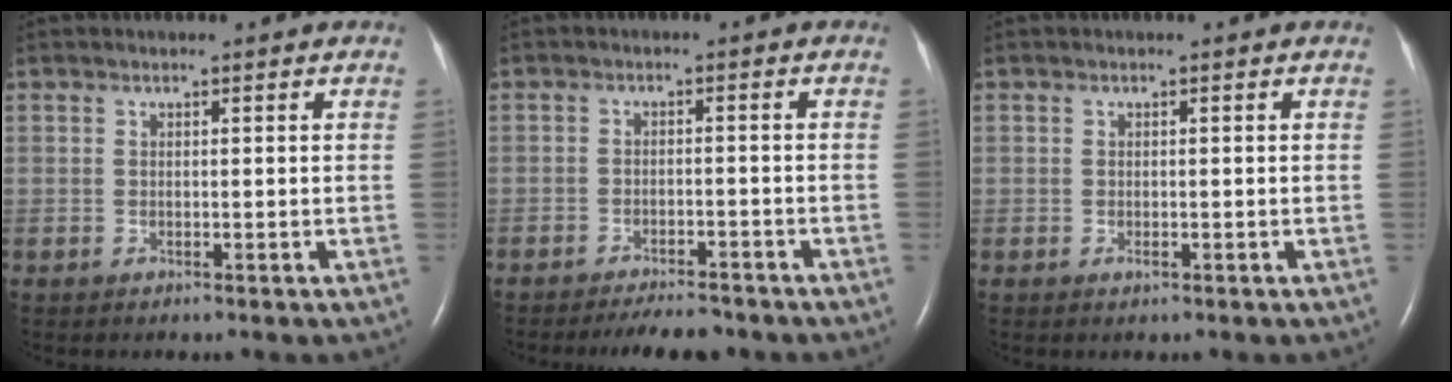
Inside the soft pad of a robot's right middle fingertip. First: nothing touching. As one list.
[{"total": 6.0, "force": [-5.5, 1.4, 2.1], "torque": [-0.029, -0.009, -0.082]}, {"total": 0.7, "force": [-0.3, 0.3, 0.5], "torque": [-0.008, -0.001, -0.003]}]